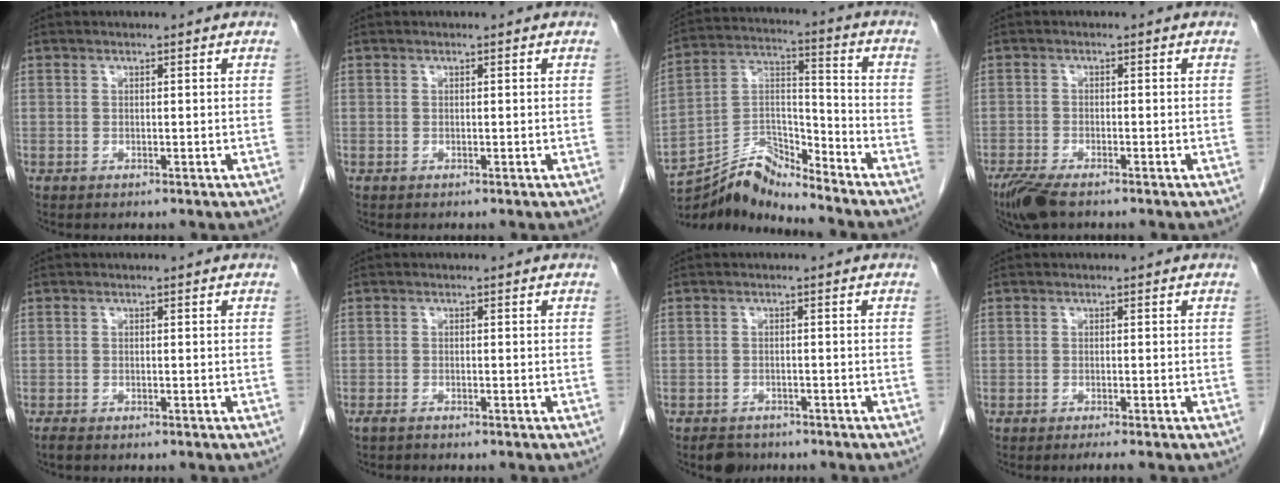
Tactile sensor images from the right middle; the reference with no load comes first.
{"total": 0.0}
{"total": 9.9, "force": [-9.7, -0.4, 1.9], "torque": [-0.040, 0.033, -0.185]}
{"total": 5.0, "force": [-3.8, 1.1, 3.1], "torque": [-0.063, -0.013, -0.069]}
{"total": 0.9, "force": [-0.7, 0.2, 0.4], "torque": [-0.017, -0.004, -0.015]}
{"total": 1.1, "force": [1.0, 0.0, 0.1], "torque": [-0.008, -0.004, 0.019]}
{"total": 2.8, "force": [-2.3, 1.5, 0.6], "torque": [-0.014, 0.000, -0.034]}
{"total": 1.1, "force": [-0.9, -0.4, 0.6], "torque": [-0.012, -0.003, -0.015]}